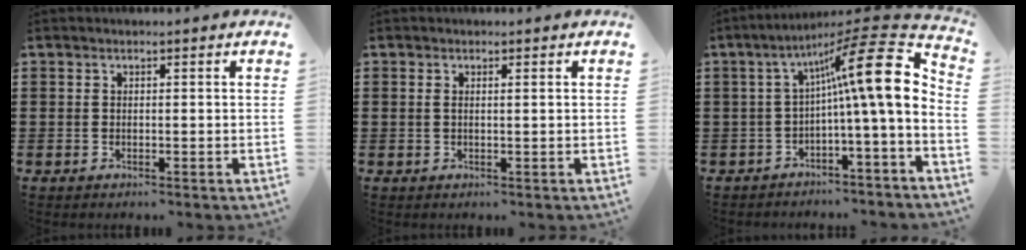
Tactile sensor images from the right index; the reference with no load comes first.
{"total": 0.7, "force": [0.2, 0.0, 0.7], "torque": [-0.014, -0.001, 0.004]}
{"total": 14.0, "force": [1.3, 2.5, 13.7], "torque": [-0.207, -0.025, -0.002]}